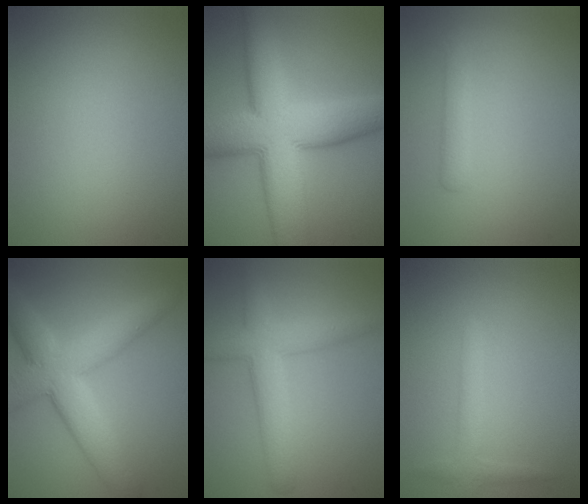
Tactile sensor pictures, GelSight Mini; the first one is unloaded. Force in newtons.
{"total": 12.1, "press": 12.1, "slide": 0.5}
{"total": 1.8, "press": 1.8, "slide": 0.1}
{"total": 7.5, "press": 7.5, "slide": 0.6}
{"total": 4.7, "press": 4.7, "slide": 0.2}
{"total": 1.9, "press": 1.9, "slide": 0.0}